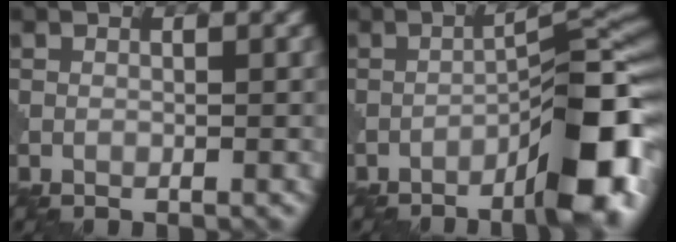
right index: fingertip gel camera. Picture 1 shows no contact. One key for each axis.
{"total": 9.9, "fx": -5.5, "fy": 2.3, "fz": 8.0, "tx": -0.109, "ty": 0.012, "tz": -0.077}